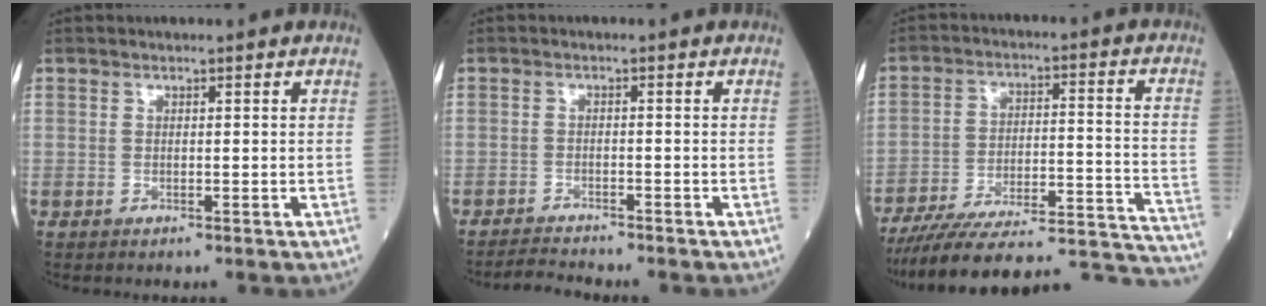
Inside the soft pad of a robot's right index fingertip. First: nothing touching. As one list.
[{"total": 3.7, "force": [-3.6, -0.2, 0.8], "torque": [-0.017, -0.015, -0.058]}, {"total": 28.8, "force": [-26.6, 2.7, 10.6], "torque": [-0.094, 0.002, -0.368]}]